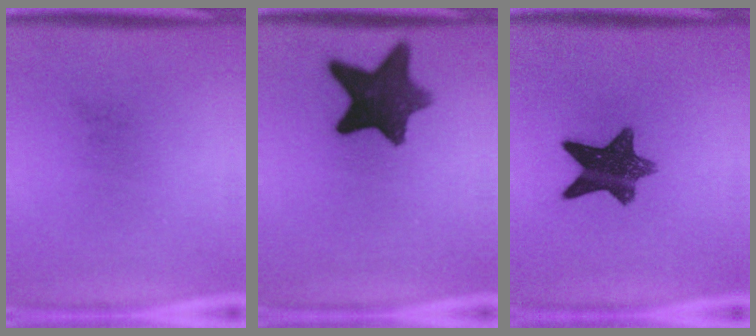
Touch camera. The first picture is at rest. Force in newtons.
{"total": 11.8}
{"total": 10.9}